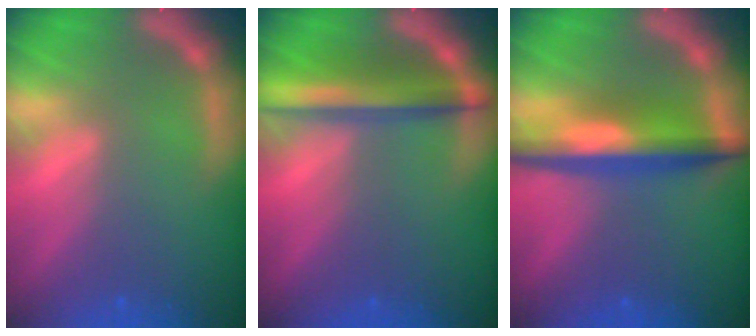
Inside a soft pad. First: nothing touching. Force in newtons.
{"total": 5.5}
{"total": 6.5}